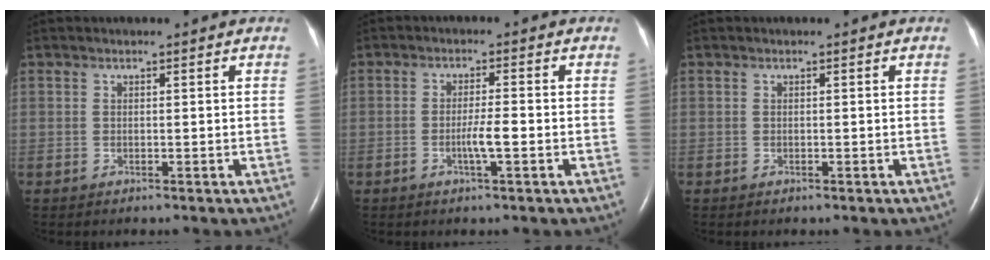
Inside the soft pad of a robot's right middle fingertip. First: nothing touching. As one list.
[{"total": 3.2, "force": [-1.1, 0.1, 3.1], "torque": [-0.060, -0.002, -0.021]}, {"total": 0.0}]